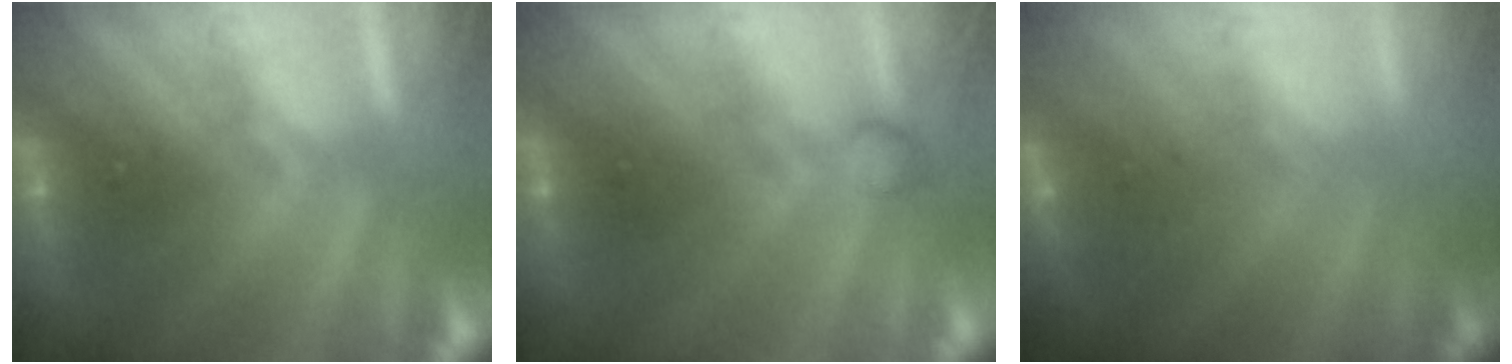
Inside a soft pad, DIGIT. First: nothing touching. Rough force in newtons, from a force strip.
{"total": 3.1}
{"total": 2.4}